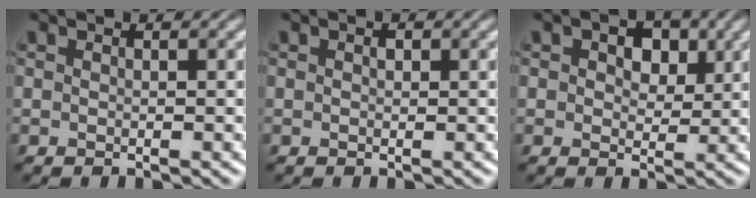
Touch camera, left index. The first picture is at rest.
{"total": 0.6, "force": [0.2, 0.4, 0.4], "torque": [-0.006, 0.000, 0.001]}
{"total": 4.4, "force": [1.7, 2.8, 2.9], "torque": [-0.033, 0.005, 0.008]}